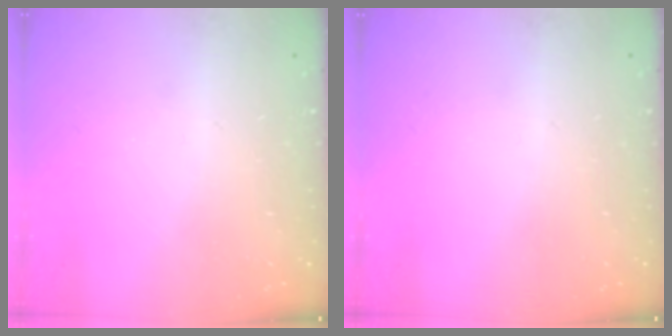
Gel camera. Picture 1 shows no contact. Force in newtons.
{"total": 0.0}